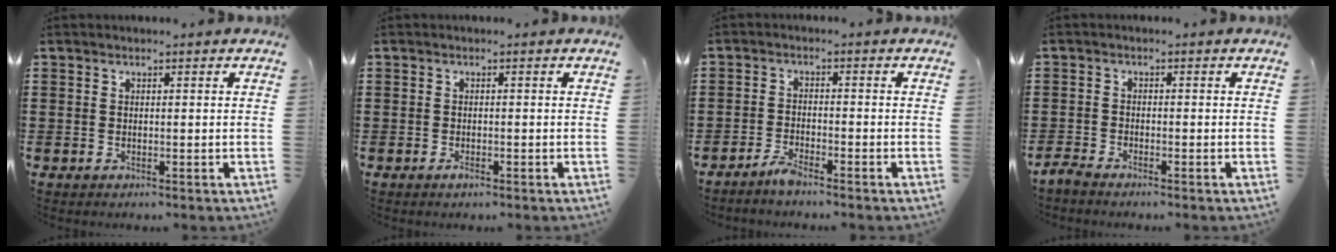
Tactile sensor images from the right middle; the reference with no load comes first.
{"total": 0.8, "force": [-0.5, 0.2, 0.6], "torque": [-0.015, -0.008, -0.007]}
{"total": 1.7, "force": [-1.6, 0.1, 0.4], "torque": [-0.012, 0.001, -0.032]}
{"total": 1.8, "force": [-1.8, 0.1, 0.6], "torque": [-0.021, -0.002, -0.037]}